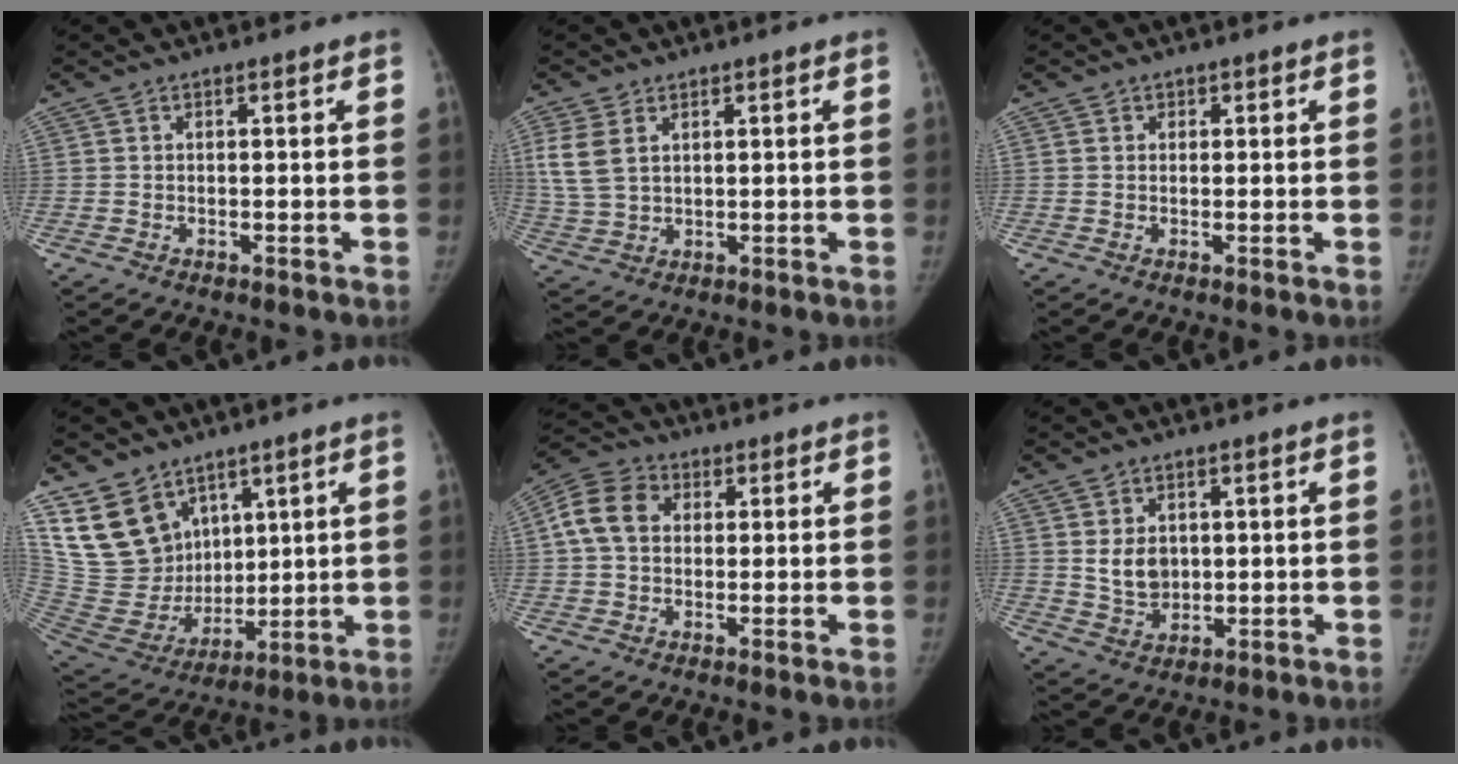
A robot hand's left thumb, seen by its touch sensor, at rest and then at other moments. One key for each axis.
{"total": 6.7, "fx": 2.5, "fy": 4.4, "fz": 4.4, "tx": -0.098, "ty": -0.002, "tz": 0.058}
{"total": 1.1, "fx": 0.4, "fy": 1.0, "fz": 0.0, "tx": 0.014, "ty": 0.000, "tz": 0.002}
{"total": 16.4, "fx": 9.7, "fy": 11.5, "fz": 6.5, "tx": -0.091, "ty": -0.040, "tz": 0.210}
{"total": 9.4, "fx": 1.9, "fy": 7.4, "fz": 5.5, "tx": -0.093, "ty": 0.018, "tz": 0.026}
{"total": 6.1, "fx": 1.2, "fy": 4.7, "fz": 3.7, "tx": -0.041, "ty": -0.014, "tz": 0.034}